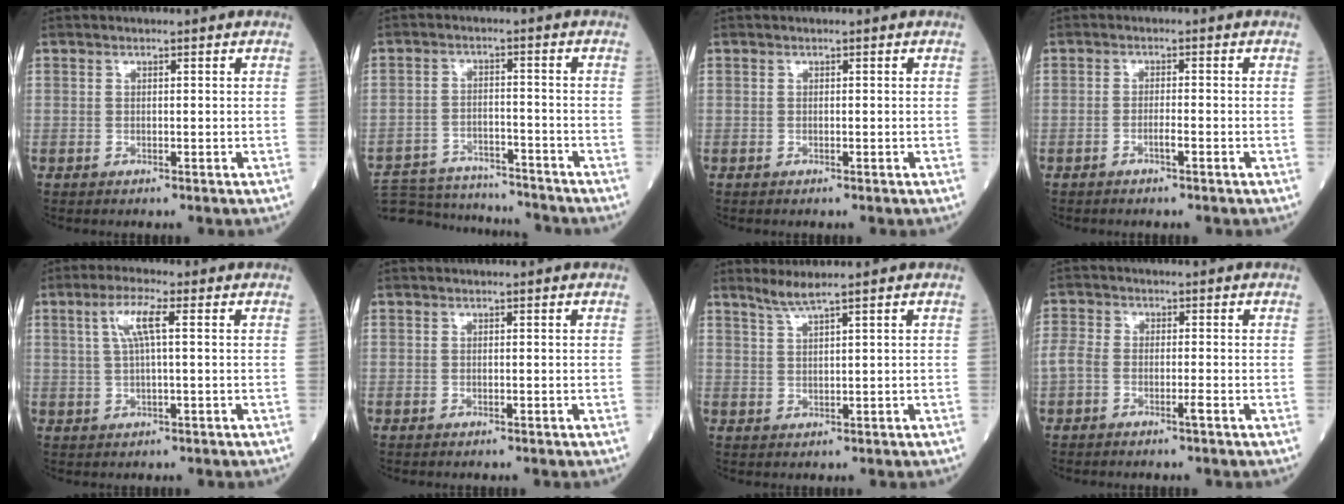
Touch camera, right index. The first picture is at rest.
{"total": 15.5, "force": [-14.8, 2.8, 3.9], "torque": [-0.080, 0.004, -0.215]}
{"total": 0.0}
{"total": 1.3, "force": [-0.8, -0.1, 1.1], "torque": [-0.021, 0.002, -0.015]}
{"total": 4.8, "force": [1.5, 0.3, 4.6], "torque": [-0.096, 0.012, 0.033]}
{"total": 0.0}
{"total": 2.6, "force": [2.1, -0.8, 1.2], "torque": [-0.029, -0.001, 0.049]}
{"total": 3.1, "force": [-1.5, 1.1, 2.5], "torque": [-0.064, 0.010, -0.032]}